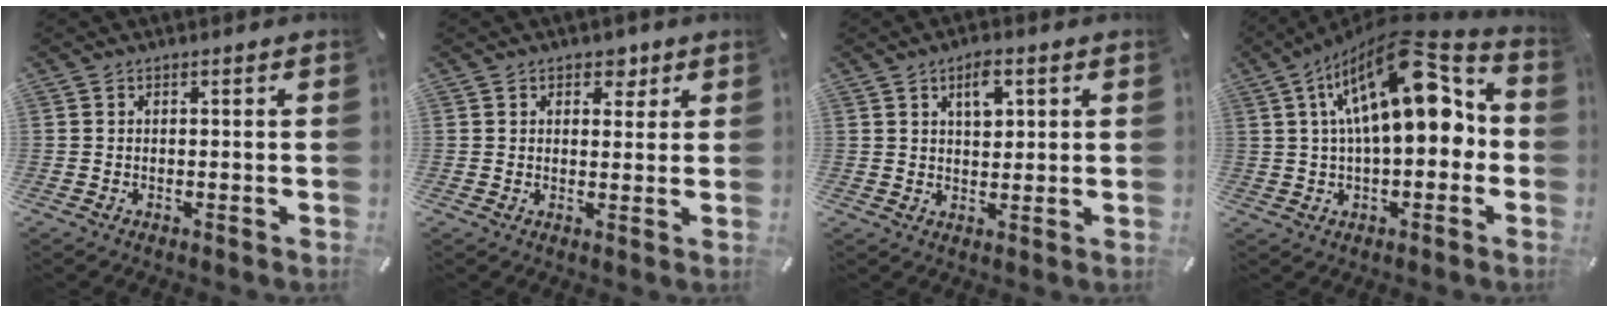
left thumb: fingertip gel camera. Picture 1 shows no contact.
{"total": 4.0, "force": [2.2, 3.0, 1.5], "torque": [0.003, -0.007, 0.031]}
{"total": 5.2, "force": [2.5, 2.9, 3.6], "torque": [-0.046, -0.005, 0.037]}
{"total": 20.9, "force": [6.8, 9.9, 17.1], "torque": [-0.268, -0.035, 0.105]}